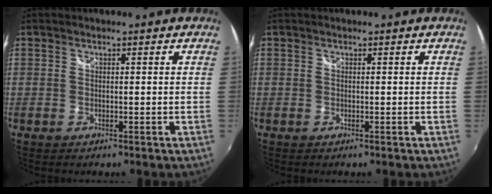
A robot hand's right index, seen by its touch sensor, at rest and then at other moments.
{"total": 0.0}